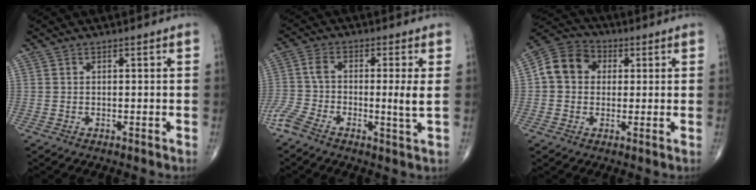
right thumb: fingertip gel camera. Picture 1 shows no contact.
{"total": 7.8, "force": [-1.9, 1.3, 7.4], "torque": [-0.168, 0.007, -0.048]}
{"total": 9.1, "force": [1.3, 7.6, 4.8], "torque": [-0.069, 0.019, 0.010]}